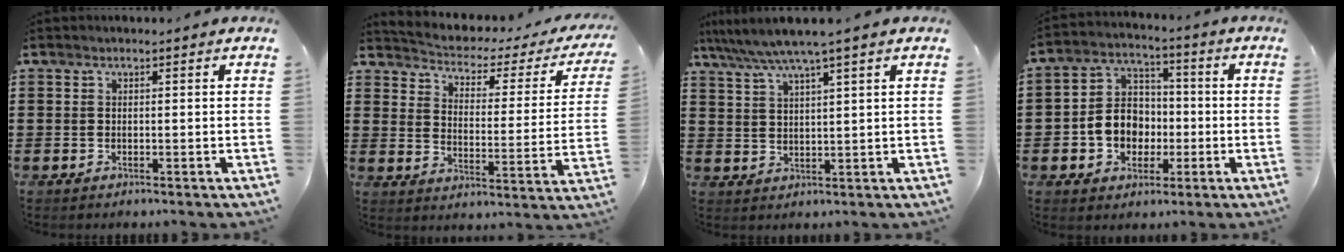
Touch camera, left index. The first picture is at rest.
{"total": 2.1, "force": [1.7, 0.8, 0.9], "torque": [-0.036, -0.026, 0.017]}
{"total": 4.8, "force": [3.5, -0.6, 3.2], "torque": [-0.072, -0.015, 0.058]}
{"total": 7.6, "force": [-2.0, 6.5, 3.5], "torque": [-0.083, 0.018, -0.040]}